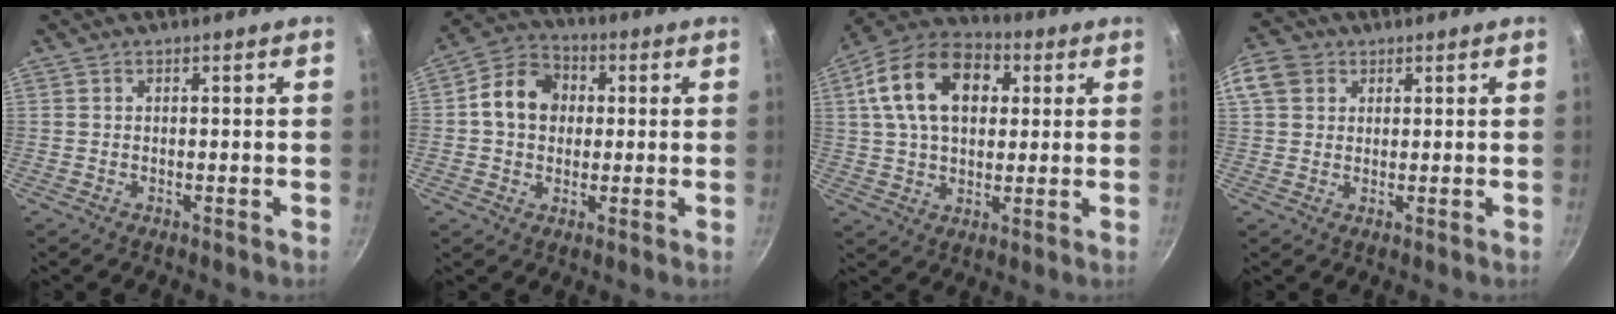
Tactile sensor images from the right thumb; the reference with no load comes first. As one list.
[{"total": 10.1, "force": [1.0, 8.4, 5.6], "torque": [-0.067, 0.016, -0.003]}, {"total": 17.7, "force": [4.8, 11.7, 12.5], "torque": [-0.199, 0.016, 0.067]}, {"total": 7.4, "force": [2.6, 6.0, 3.5], "torque": [-0.060, 0.006, 0.036]}]